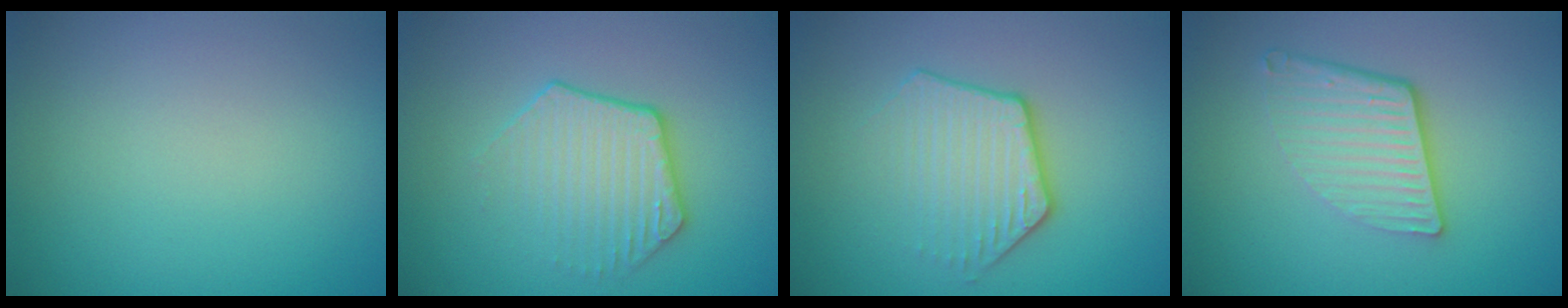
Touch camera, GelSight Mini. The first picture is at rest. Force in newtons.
{"total": 3.0, "press": 2.6, "slide": 1.5}
{"total": 3.7, "press": 3.1, "slide": 2.1}
{"total": 4.4, "press": 2.9, "slide": 3.3}